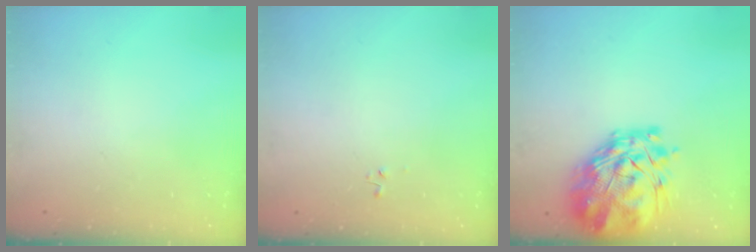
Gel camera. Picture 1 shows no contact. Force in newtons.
{"total": 0.0}
{"total": 9.0, "press": 8.2, "slide": 3.7}